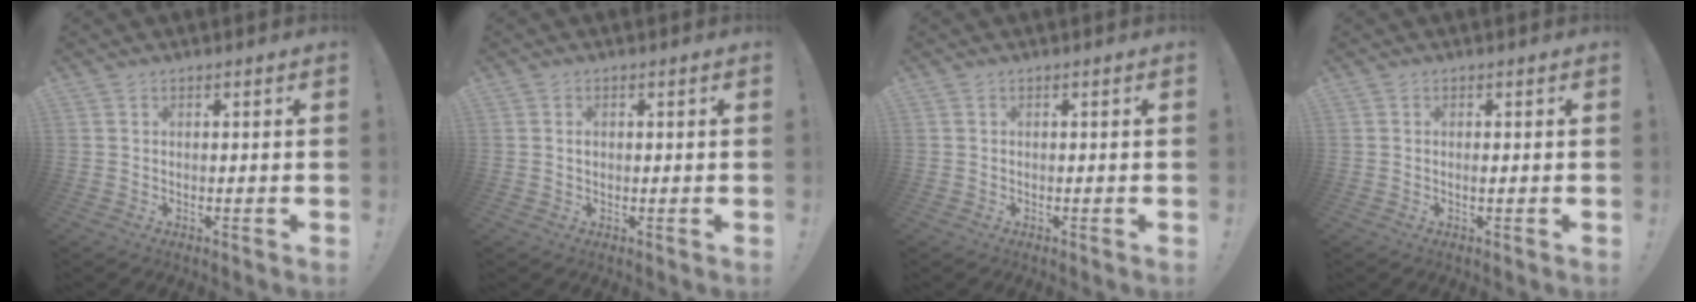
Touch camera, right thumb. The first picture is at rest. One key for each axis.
{"total": 0.8, "fx": 0.1, "fy": 0.7, "fz": 0.3, "tx": -0.012, "ty": 0.005, "tz": 0.002}
{"total": 0.5, "fx": -0.2, "fy": 0.5, "fz": -0.1, "tx": 0.000, "ty": 0.002, "tz": -0.004}
{"total": 0.7, "fx": -0.3, "fy": 0.1, "fz": 0.6, "tx": -0.006, "ty": -0.002, "tz": -0.007}